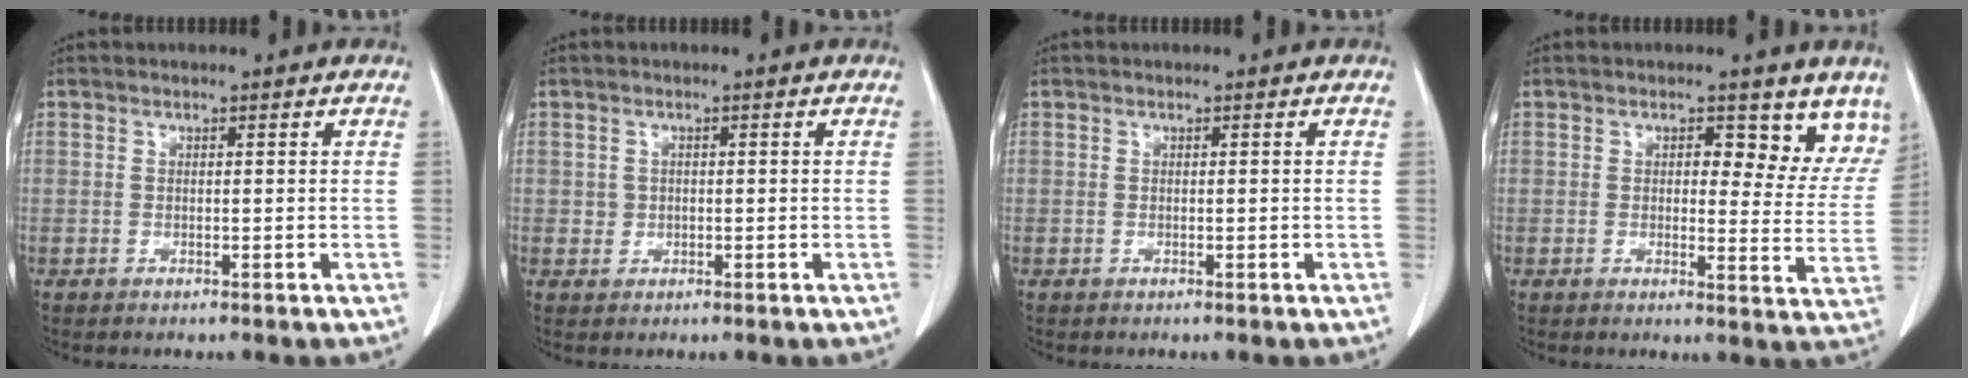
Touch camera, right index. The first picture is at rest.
{"total": 1.2, "force": [-0.1, 1.2, 0.3], "torque": [-0.003, 0.002, 0.001]}
{"total": 0.0}
{"total": 6.9, "force": [5.0, 3.3, 3.4], "torque": [-0.014, -0.020, 0.041]}